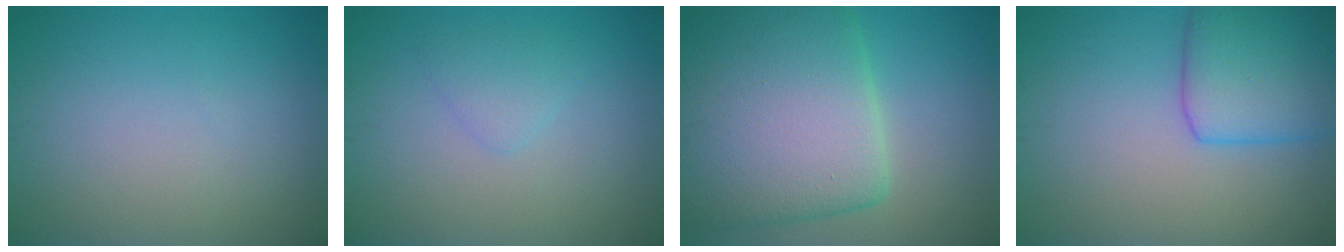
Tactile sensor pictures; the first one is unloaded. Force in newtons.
{"total": 1.4, "press": 1.4, "slide": 0.1}
{"total": 12.6, "press": 12.6, "slide": 0.9}
{"total": 5.8, "press": 5.8, "slide": 0.3}